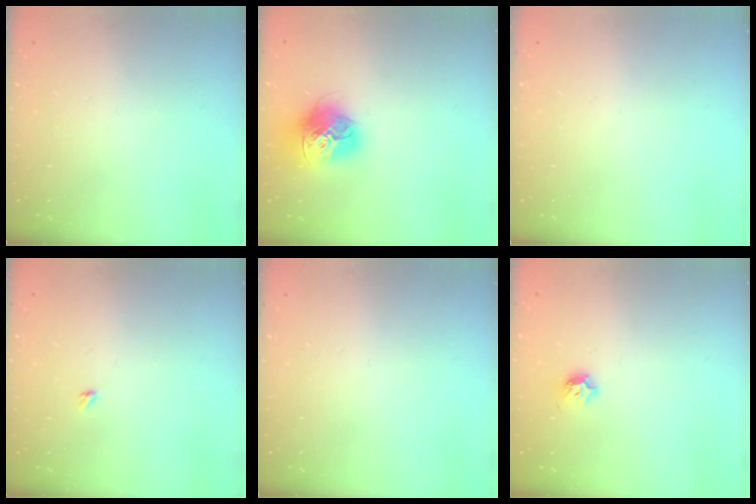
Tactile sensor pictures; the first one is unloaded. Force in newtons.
{"total": 15.9, "press": 15.8, "slide": 1.7}
{"total": 0.0}
{"total": 2.4, "press": 2.4, "slide": 0.4}
{"total": 0.0}
{"total": 4.3, "press": 4.2, "slide": 1.2}